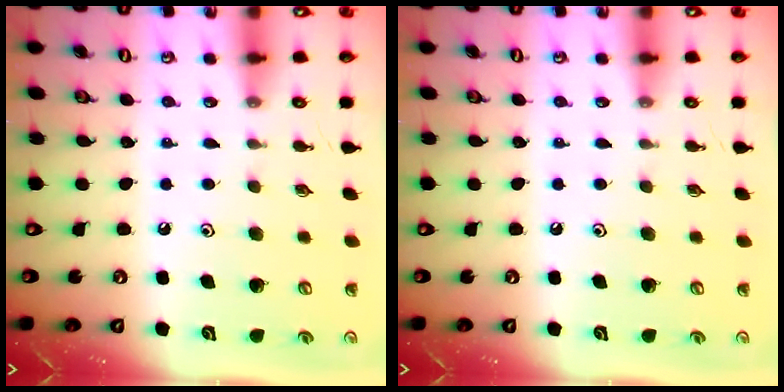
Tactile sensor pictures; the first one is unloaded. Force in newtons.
{"total": 0.0}